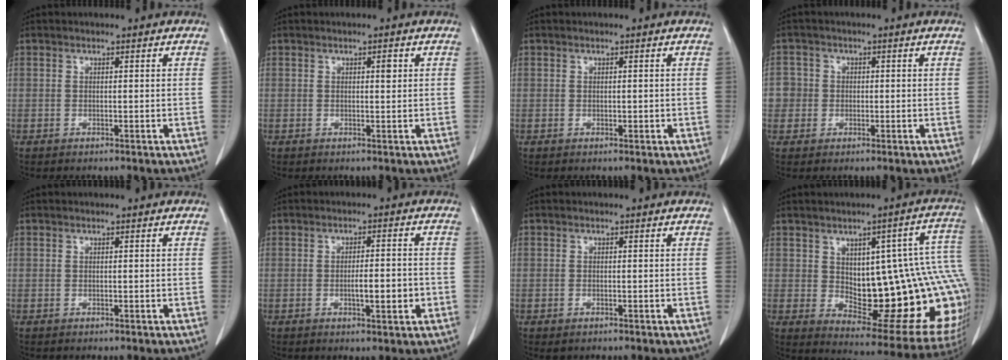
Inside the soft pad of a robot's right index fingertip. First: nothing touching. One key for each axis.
{"total": 1.1, "fx": 0.4, "fy": 0.3, "fz": 1.0, "tx": -0.015, "ty": 0.002, "tz": 0.005}
{"total": 0.6, "fx": 0.1, "fy": 0.5, "fz": 0.4, "tx": -0.005, "ty": 0.000, "tz": 0.003}
{"total": 3.2, "fx": -0.2, "fy": 3.2, "fz": 0.0, "tx": 0.014, "ty": 0.011, "tz": -0.005}
{"total": 0.0}
{"total": 4.7, "fx": -1.2, "fy": 0.9, "fz": 4.4, "tx": -0.072, "ty": -0.001, "tz": -0.014}
{"total": 0.6, "fx": -0.4, "fy": 0.3, "fz": 0.3, "tx": -0.010, "ty": -0.001, "tz": -0.003}
{"total": 22.3, "fx": -0.1, "fy": 6.9, "fz": 21.2, "tx": -0.190, "ty": 0.023, "tz": 0.024}